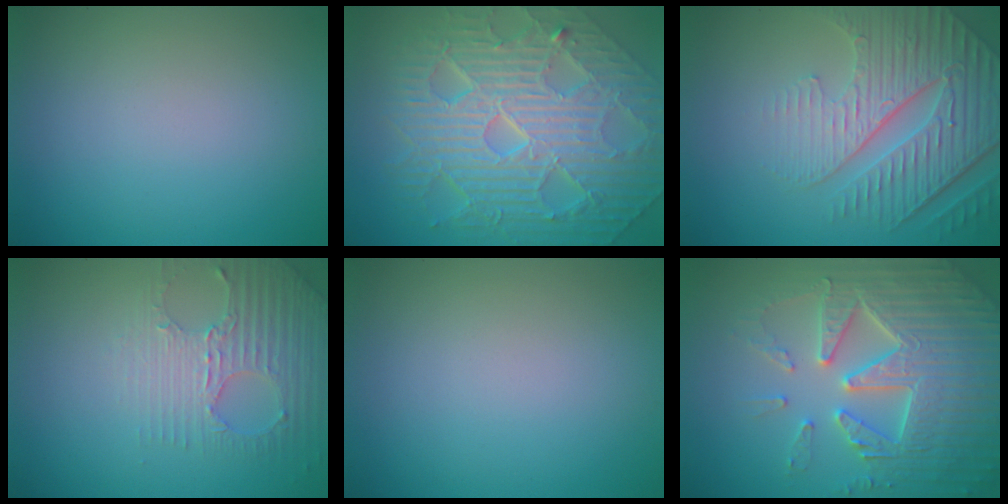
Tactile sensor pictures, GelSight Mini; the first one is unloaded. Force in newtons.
{"total": 11.5, "press": 7.6, "slide": 8.7}
{"total": 6.8, "press": 5.2, "slide": 4.3}
{"total": 2.8, "press": 2.7, "slide": 0.9}
{"total": 0.0}
{"total": 7.7, "press": 7.5, "slide": 1.6}